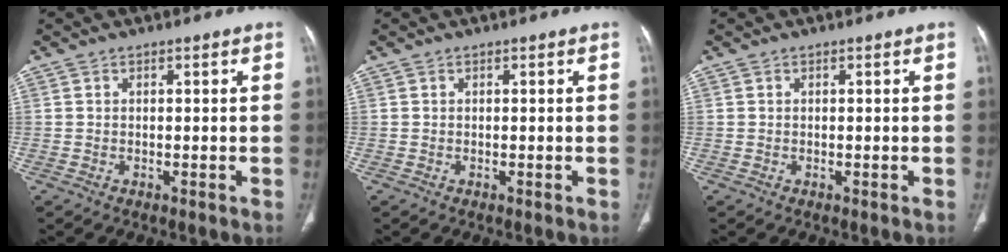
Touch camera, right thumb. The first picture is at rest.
{"total": 0.0}
{"total": 0.0}